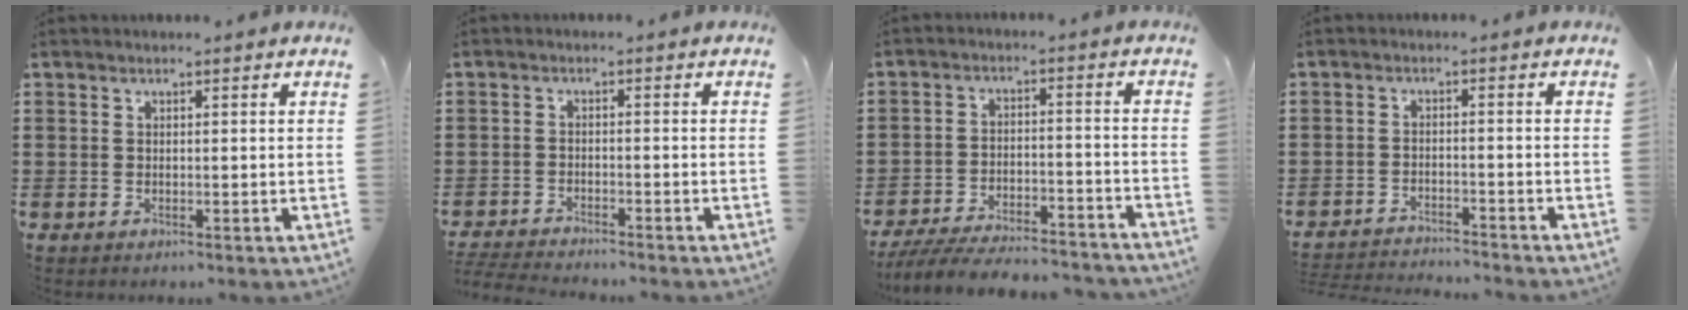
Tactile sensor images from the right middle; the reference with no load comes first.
{"total": 3.1, "force": [-3.0, 0.0, 0.4], "torque": [-0.017, -0.005, -0.066]}
{"total": 6.8, "force": [-6.5, 0.4, 1.8], "torque": [-0.035, 0.000, -0.124]}
{"total": 2.9, "force": [-2.9, 0.0, 0.1], "torque": [-0.008, -0.003, -0.062]}